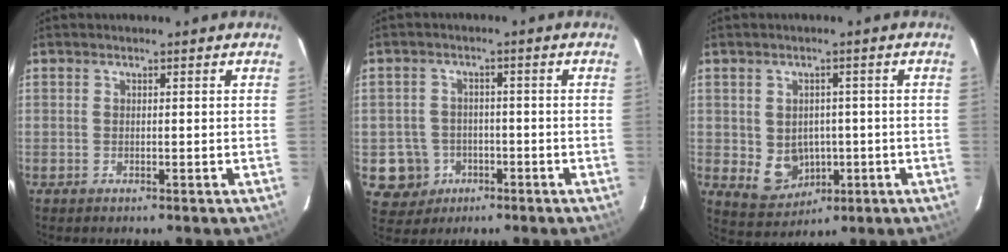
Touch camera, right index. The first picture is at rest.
{"total": 6.9, "force": [-2.3, 6.5, 0.8], "torque": [-0.035, 0.022, -0.026]}
{"total": 6.9, "force": [-1.1, 6.1, 3.0], "torque": [-0.068, 0.002, 0.007]}